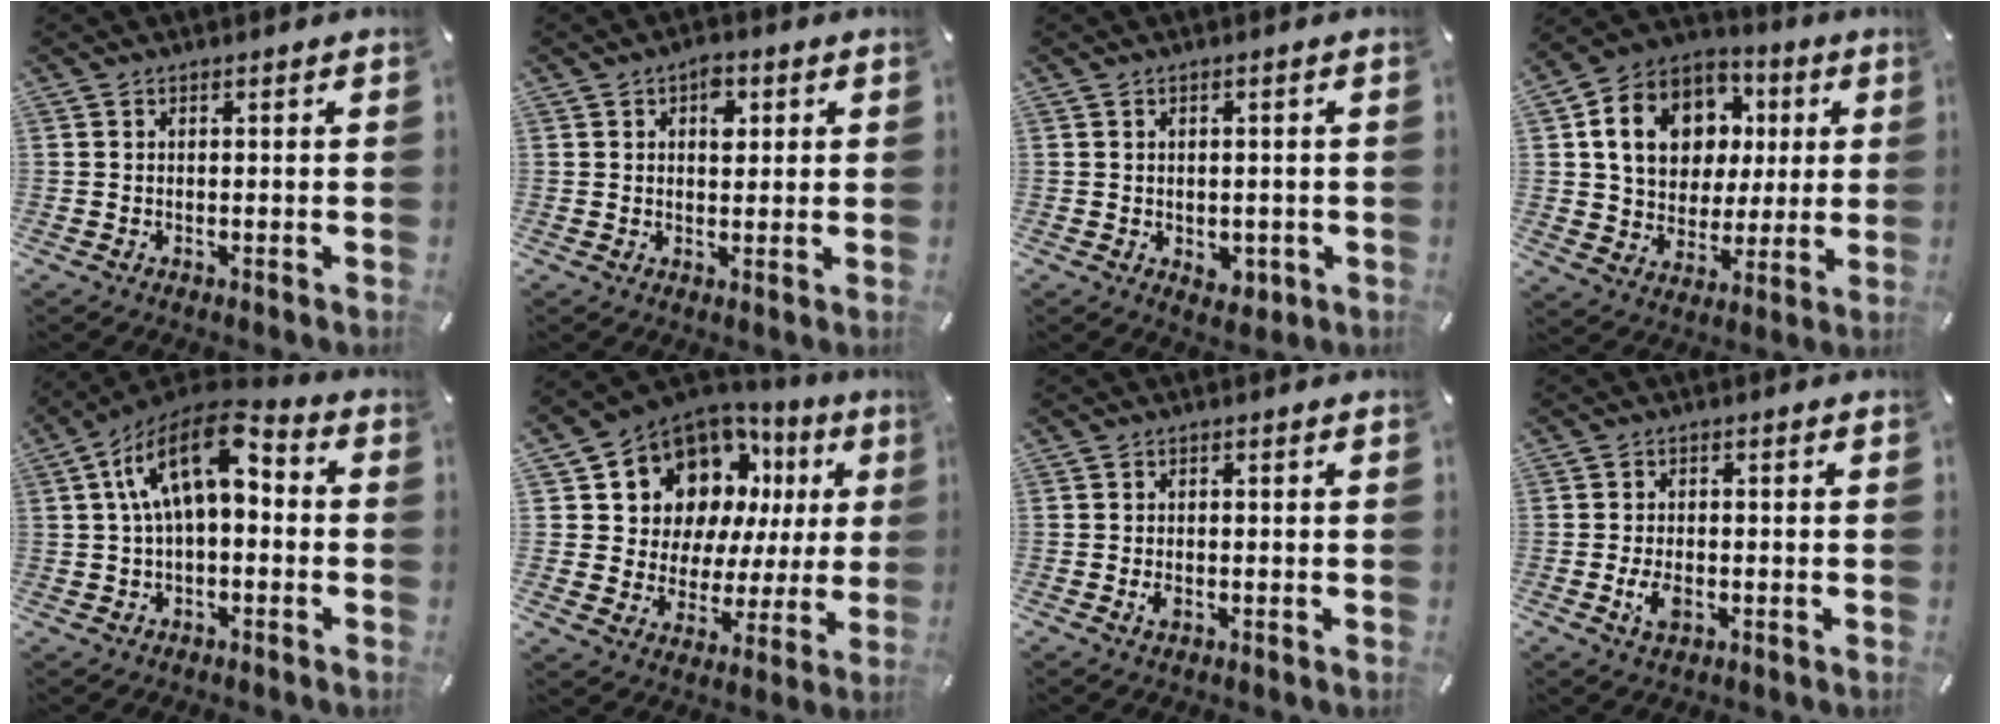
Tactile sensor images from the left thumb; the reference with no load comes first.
{"total": 3.8, "force": [1.5, 2.6, 2.4], "torque": [-0.013, -0.009, 0.016]}
{"total": 3.2, "force": [-1.0, 2.5, 1.8], "torque": [-0.019, 0.002, -0.015]}
{"total": 14.7, "force": [3.2, 12.7, 6.6], "torque": [-0.122, -0.002, 0.063]}
{"total": 14.7, "force": [3.6, 7.9, 11.9], "torque": [-0.231, -0.009, 0.062]}
{"total": 12.3, "force": [7.6, 9.1, 3.2], "torque": [-0.066, -0.076, 0.144]}
{"total": 1.4, "force": [-0.5, 0.9, 0.9], "torque": [-0.024, -0.002, -0.011]}
{"total": 3.8, "force": [-1.2, 2.3, 2.7], "torque": [-0.067, -0.001, -0.023]}